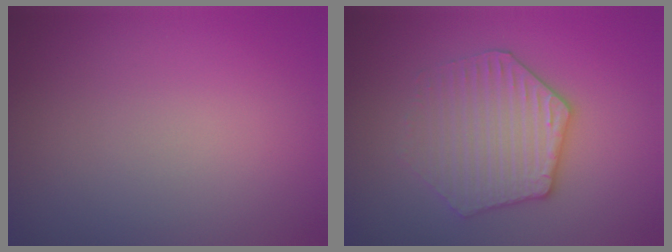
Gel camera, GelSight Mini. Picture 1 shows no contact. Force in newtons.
{"total": 4.0, "press": 3.8, "slide": 1.2}